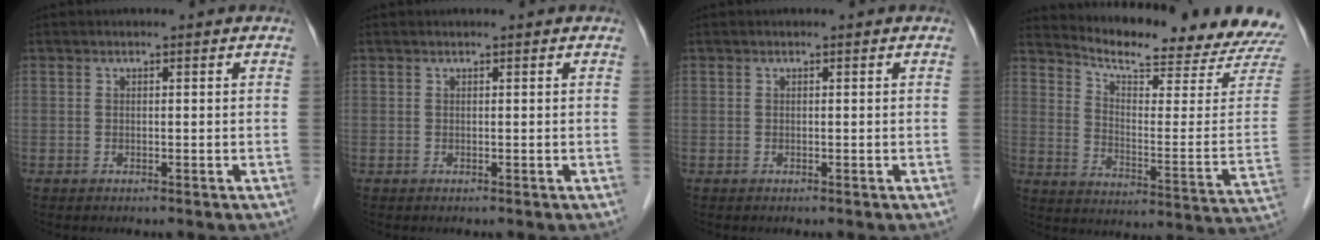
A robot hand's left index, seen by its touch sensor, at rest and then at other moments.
{"total": 0.0}
{"total": 0.0}
{"total": 19.8, "force": [19.1, -0.2, 5.3], "torque": [-0.096, -0.112, 0.241]}